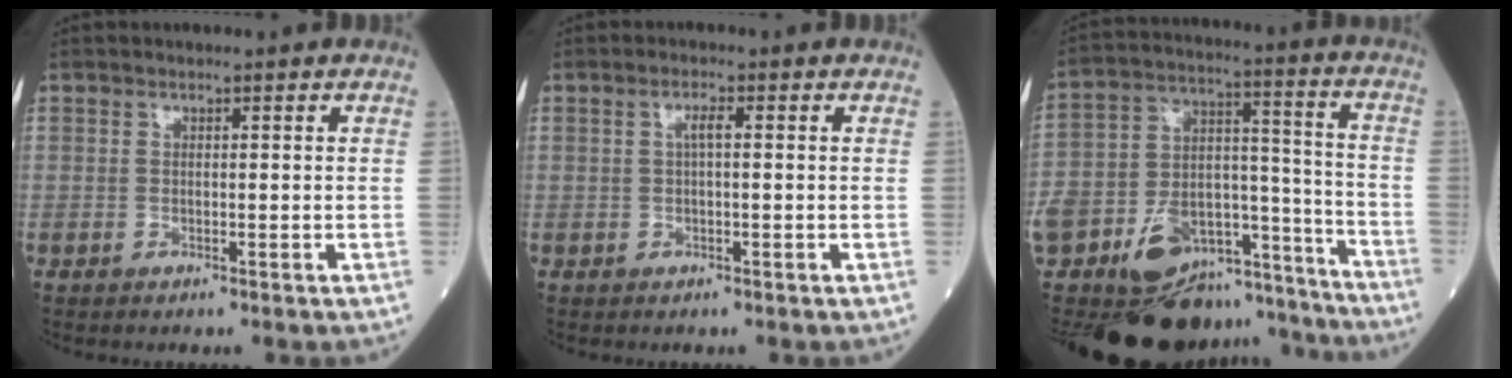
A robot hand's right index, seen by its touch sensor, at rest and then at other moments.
{"total": 1.7, "force": [0.3, 0.2, 1.7], "torque": [-0.033, 0.004, 0.004]}
{"total": 24.4, "force": [-19.4, 11.3, 9.5], "torque": [-0.226, 0.040, -0.292]}